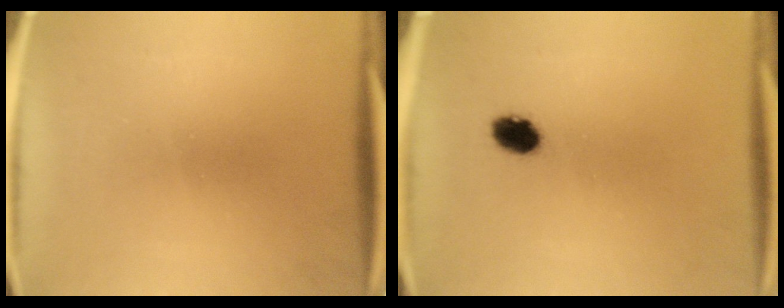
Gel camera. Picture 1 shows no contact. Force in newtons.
{"total": 4.0}